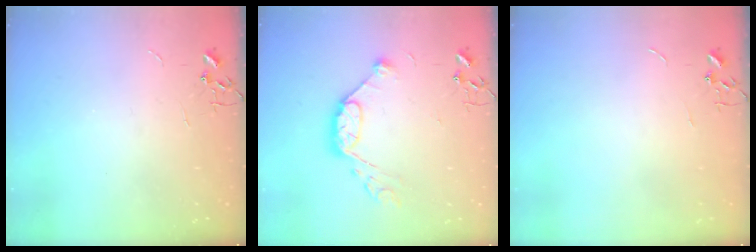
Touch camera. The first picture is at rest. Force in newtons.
{"total": 10.6, "press": 10.6, "slide": 0.6}
{"total": 0.0}